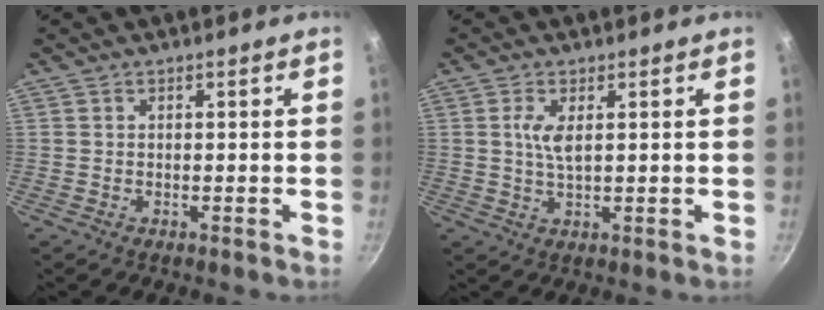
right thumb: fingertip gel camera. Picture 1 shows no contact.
{"total": 3.9, "force": [1.0, 1.5, 3.5], "torque": [-0.069, -0.002, 0.021]}